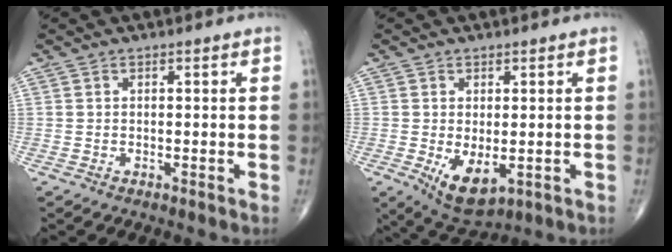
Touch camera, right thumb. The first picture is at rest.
{"total": 7.2, "force": [-1.4, 3.7, 6.0], "torque": [-0.092, -0.017, -0.007]}